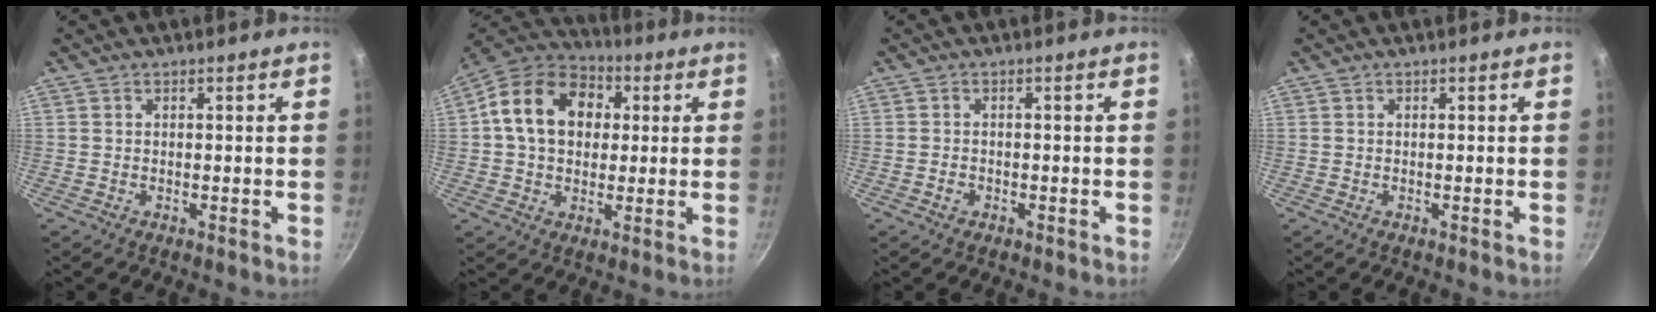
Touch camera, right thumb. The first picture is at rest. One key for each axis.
{"total": 16.3, "fx": 3.0, "fy": 12.4, "fz": 10.1, "tx": -0.149, "ty": 0.026, "tz": 0.036}
{"total": 1.4, "fx": -0.6, "fy": 1.2, "fz": 0.4, "tx": -0.005, "ty": 0.007, "tz": -0.007}
{"total": 0.0}